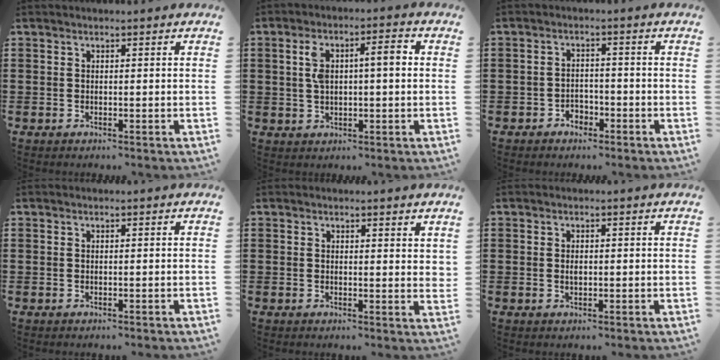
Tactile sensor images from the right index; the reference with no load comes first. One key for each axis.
{"total": 5.9, "fx": 0.9, "fy": 2.0, "fz": 5.4, "tx": -0.106, "ty": 0.011, "tz": 0.012}
{"total": 2.2, "fx": -1.7, "fy": 1.3, "fz": 0.4, "tx": -0.015, "ty": 0.000, "tz": -0.036}
{"total": 0.0}
{"total": 1.4, "fx": 1.2, "fy": 0.6, "fz": 0.5, "tx": -0.005, "ty": 0.002, "tz": 0.020}
{"total": 1.1, "fx": 0.1, "fy": 0.4, "fz": 1.0, "tx": -0.022, "ty": -0.001, "tz": 0.001}